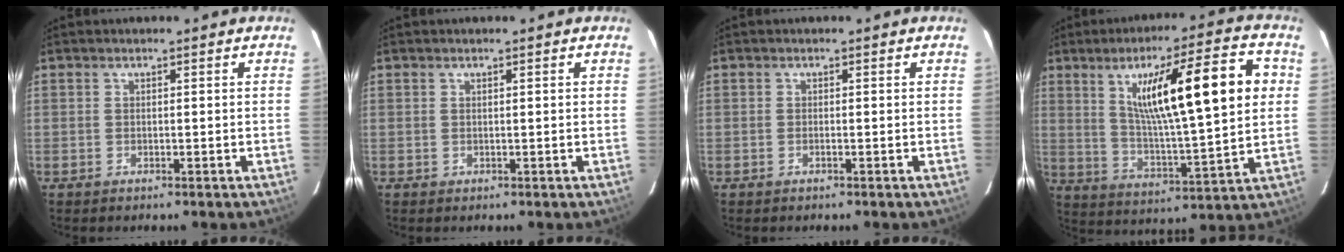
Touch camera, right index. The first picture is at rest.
{"total": 0.0}
{"total": 0.0}
{"total": 19.7, "force": [5.4, 2.0, 18.8], "torque": [-0.296, 0.011, 0.084]}